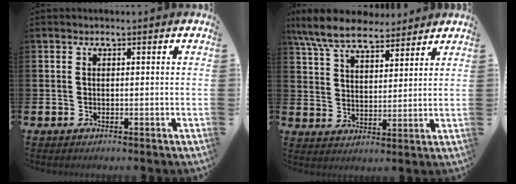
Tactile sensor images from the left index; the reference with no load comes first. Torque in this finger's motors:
{"motor_torque": [0.53, -1.61, 0.12, 0.21]}